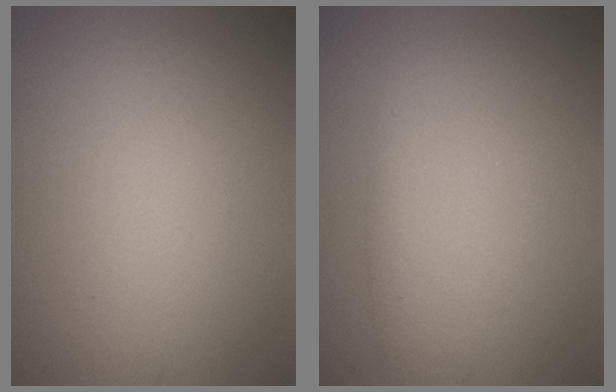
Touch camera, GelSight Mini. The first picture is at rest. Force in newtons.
{"total": 0.9, "press": 0.9, "slide": 0.0}